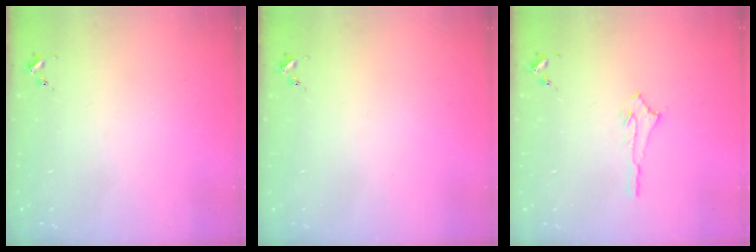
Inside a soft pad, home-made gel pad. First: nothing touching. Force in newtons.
{"total": 0.0}
{"total": 2.9, "press": 2.9, "slide": 0.2}